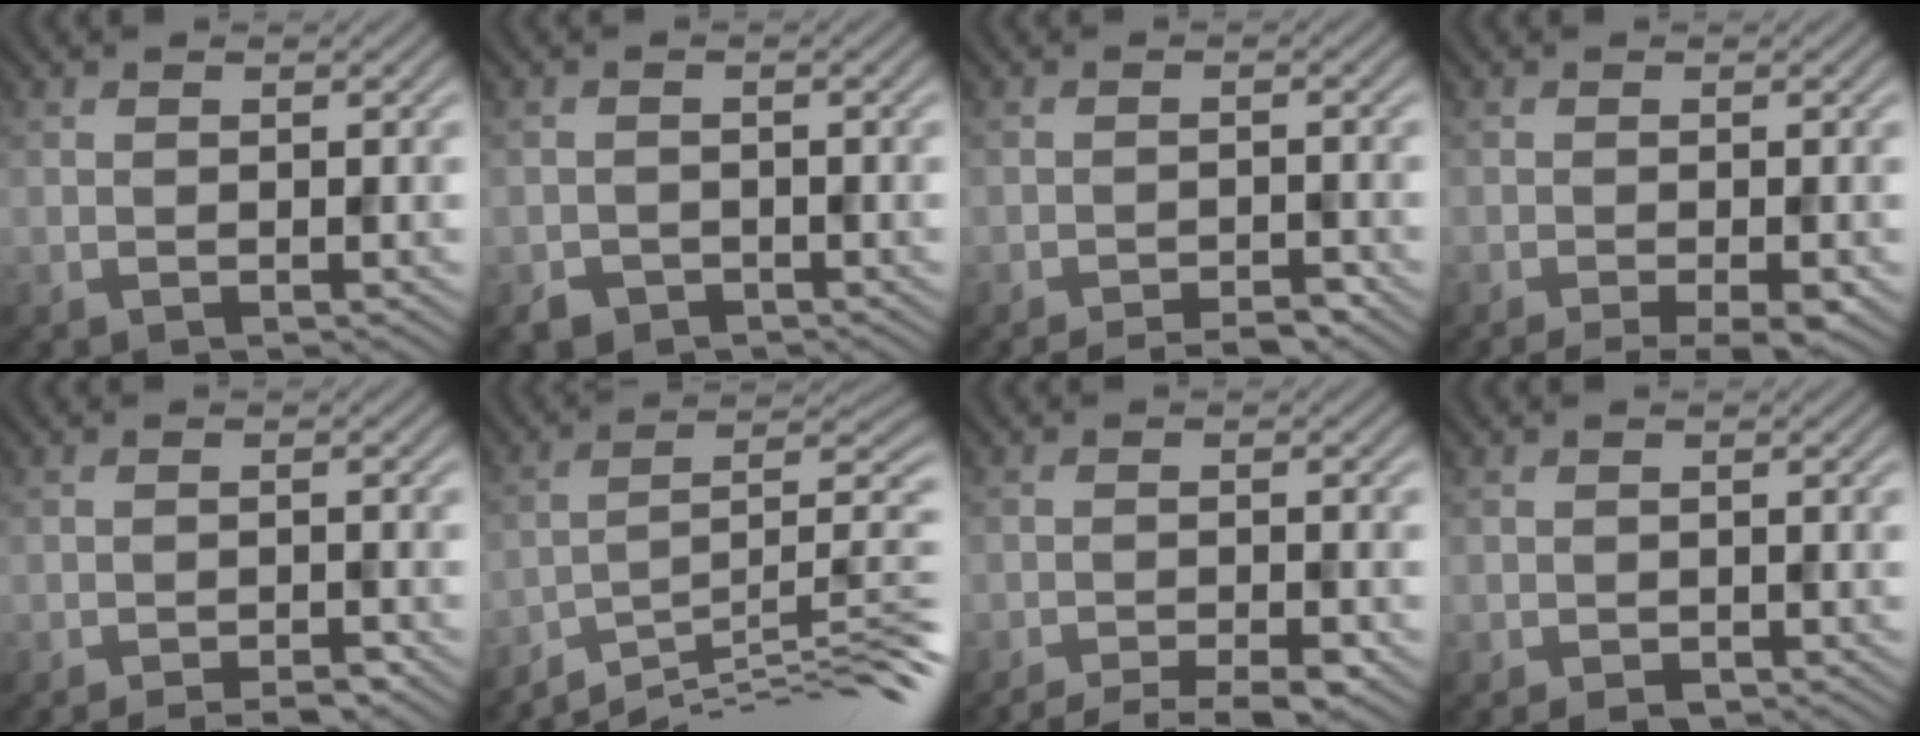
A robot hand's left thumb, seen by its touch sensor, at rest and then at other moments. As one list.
[{"total": 1.8, "force": [-1.3, 1.2, 0.4], "torque": [-0.005, -0.005, -0.029]}, {"total": 3.5, "force": [-3.1, 0.4, 1.6], "torque": [-0.024, 0.005, -0.048]}, {"total": 4.0, "force": [-2.6, 0.6, 3.0], "torque": [-0.039, 0.000, -0.038]}, {"total": 2.8, "force": [-2.4, 0.3, 1.5], "torque": [-0.018, 0.005, -0.036]}, {"total": 12.5, "force": [-9.5, 2.0, 7.9], "torque": [-0.123, 0.001, -0.156]}, {"total": 5.5, "force": [-4.7, 0.9, 2.8], "torque": [-0.043, -0.001, -0.070]}, {"total": 1.1, "force": [-0.9, 0.4, 0.5], "torque": [-0.007, -0.003, -0.016]}]